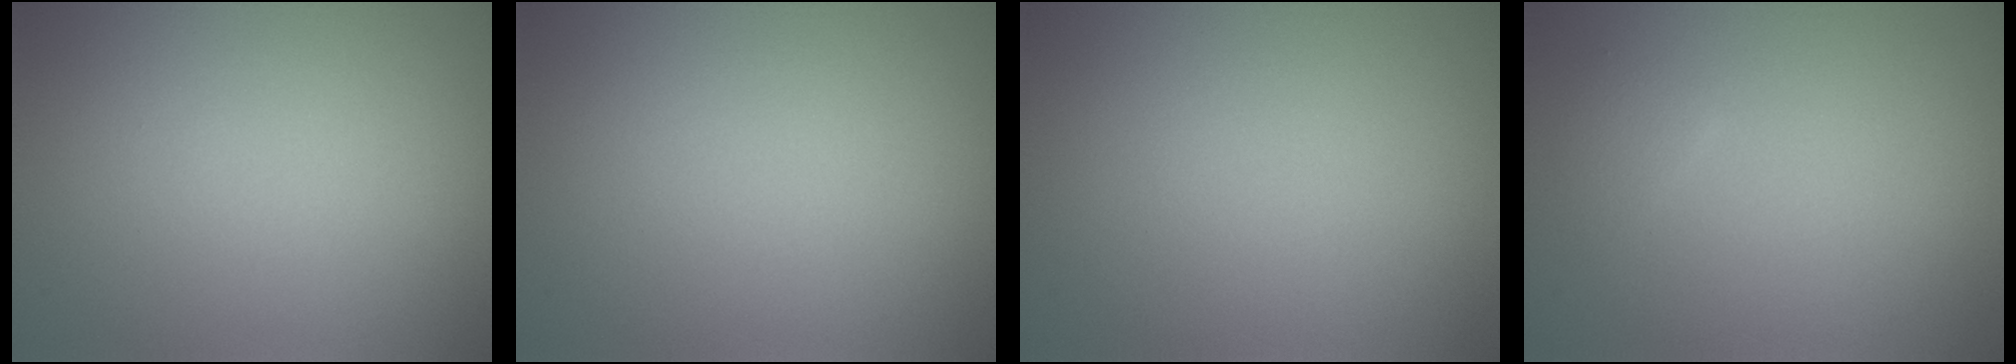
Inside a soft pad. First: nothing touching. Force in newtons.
{"total": 0.0}
{"total": 0.0}
{"total": 0.8, "press": 0.8, "slide": 0.1}